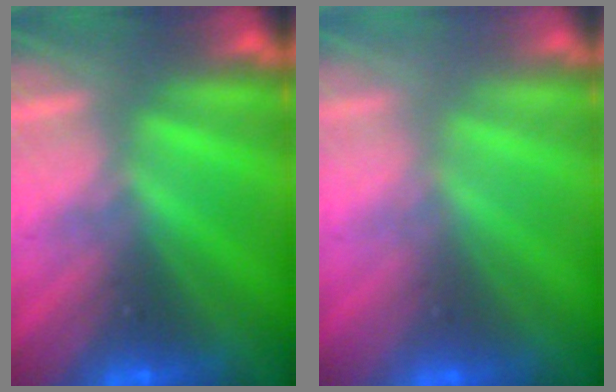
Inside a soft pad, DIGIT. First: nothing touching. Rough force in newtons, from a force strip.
{"total": 2.9}